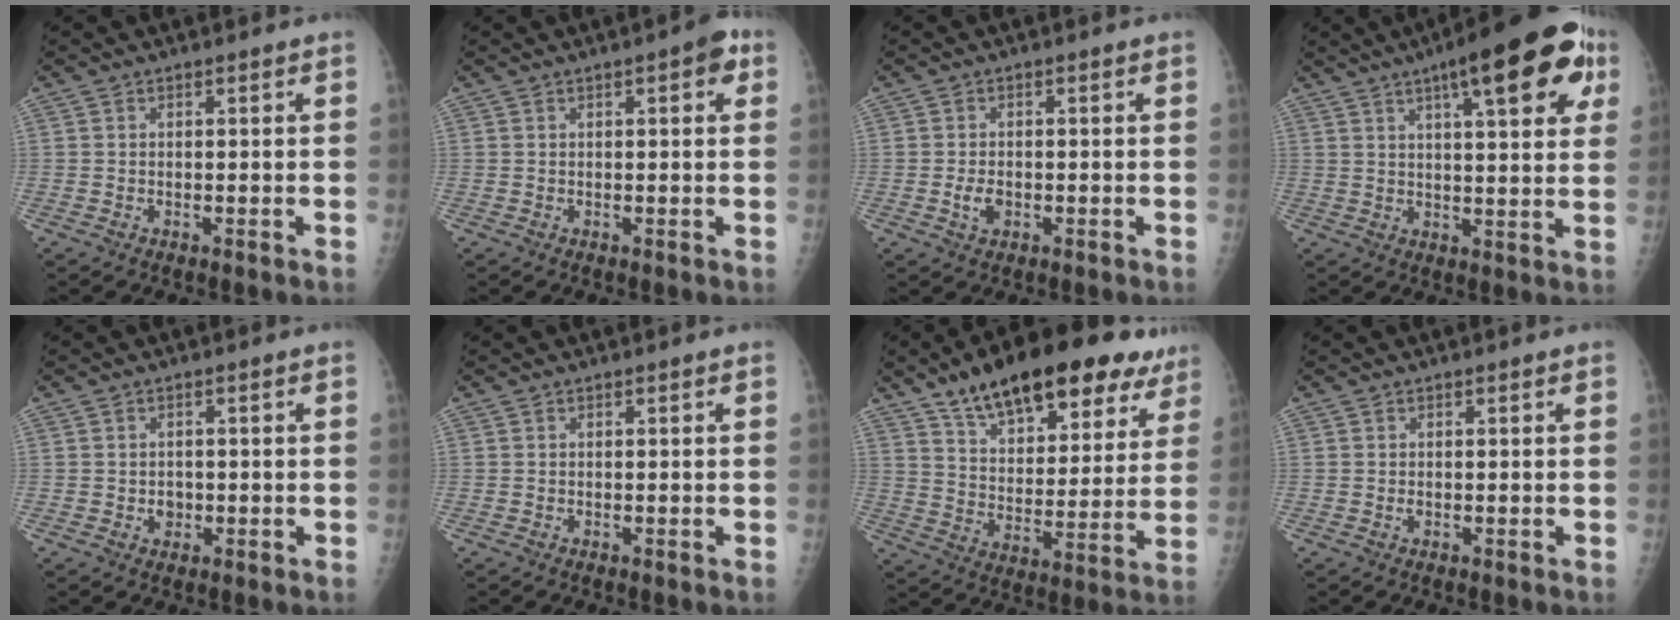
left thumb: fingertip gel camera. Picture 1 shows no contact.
{"total": 3.6, "force": [1.4, 1.3, 3.1], "torque": [-0.031, 0.003, 0.012]}
{"total": 2.7, "force": [-0.7, 1.8, 1.9], "torque": [-0.032, 0.001, -0.010]}
{"total": 18.8, "force": [8.9, 5.4, 15.7], "torque": [-0.194, -0.004, 0.116]}
{"total": 2.1, "force": [-0.4, 1.8, 0.9], "torque": [-0.002, 0.003, -0.003]}
{"total": 0.0}
{"total": 25.3, "force": [16.7, 10.8, 15.7], "torque": [-0.196, -0.039, 0.251]}
{"total": 0.5, "force": [0.0, 0.4, 0.3], "torque": [-0.006, 0.000, -0.001]}